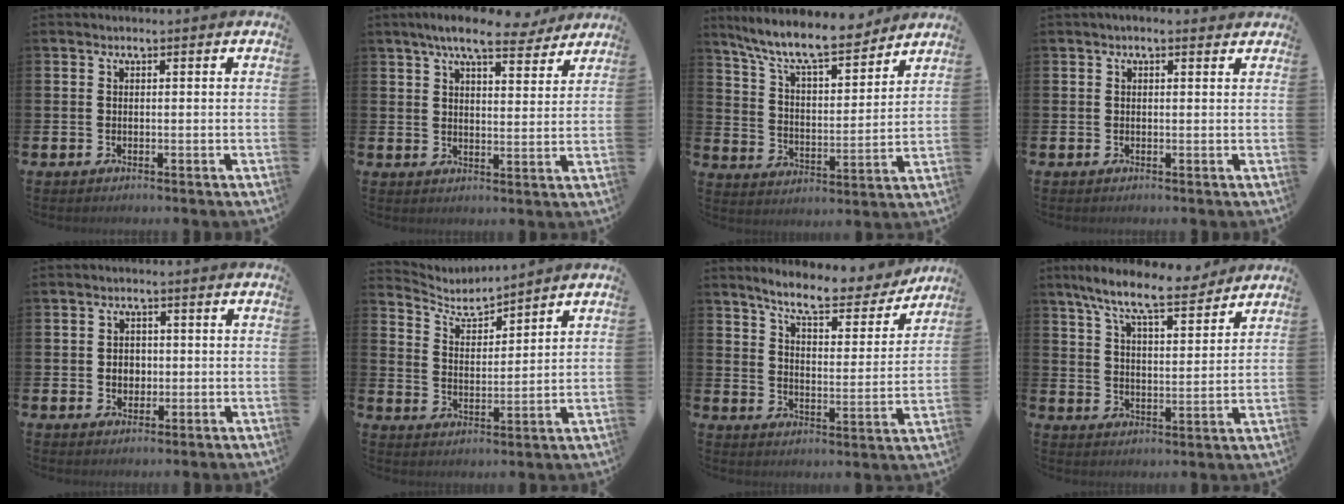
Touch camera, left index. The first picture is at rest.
{"total": 8.3, "force": [7.3, 1.8, 3.6], "torque": [-0.068, -0.029, 0.129]}
{"total": 10.5, "force": [9.4, 2.0, 4.4], "torque": [-0.106, -0.063, 0.161]}
{"total": 0.7, "force": [0.4, 0.2, 0.5], "torque": [-0.005, 0.003, 0.006]}
{"total": 2.6, "force": [-0.1, 2.3, 1.1], "torque": [-0.004, 0.001, -0.010]}
{"total": 4.6, "force": [4.5, 0.9, 0.7], "torque": [-0.040, -0.028, 0.078]}
{"total": 8.1, "force": [7.4, 1.5, 2.9], "torque": [-0.071, -0.048, 0.123]}
{"total": 9.2, "force": [8.1, 1.6, 4.2], "torque": [-0.100, -0.040, 0.141]}